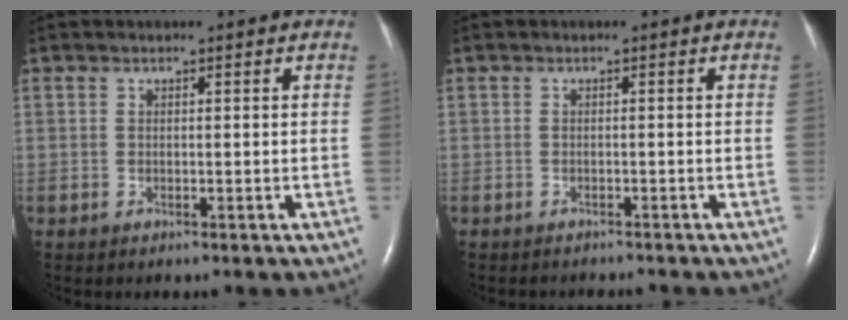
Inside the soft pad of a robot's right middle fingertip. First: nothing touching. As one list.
[{"total": 2.7, "force": [-2.7, 0.4, 0.5], "torque": [-0.006, -0.005, -0.032]}]